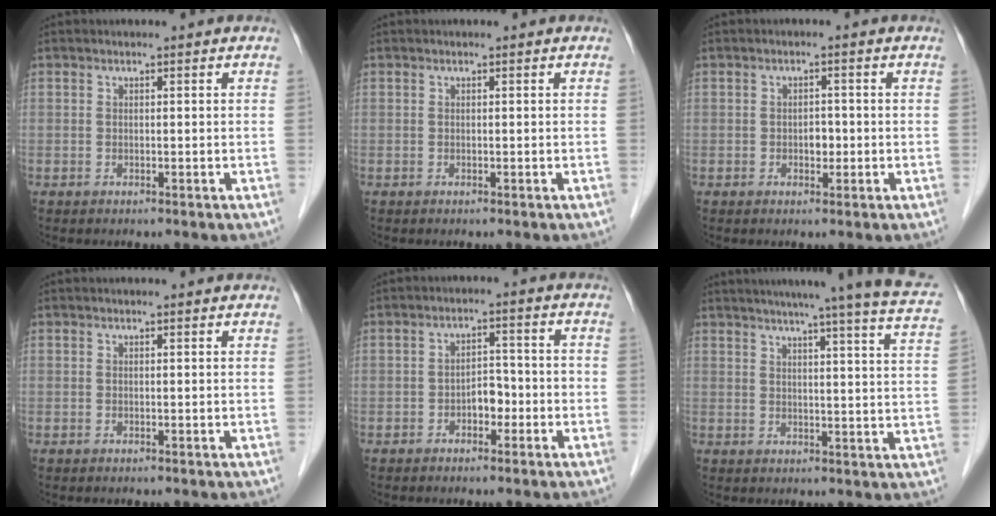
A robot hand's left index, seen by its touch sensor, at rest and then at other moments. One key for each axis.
{"total": 0.0}
{"total": 1.8, "fx": -0.5, "fy": 1.2, "fz": 1.3, "tx": -0.018, "ty": 0.003, "tz": -0.006}
{"total": 1.0, "fx": 0.9, "fy": 0.0, "fz": 0.2, "tx": -0.009, "ty": 0.006, "tz": 0.011}
{"total": 3.4, "fx": -1.6, "fy": 1.9, "fz": 2.3, "tx": -0.032, "ty": 0.013, "tz": -0.029}
{"total": 22.1, "fx": 18.8, "fy": -0.6, "fz": 11.7, "tx": -0.168, "ty": -0.029, "tz": 0.219}